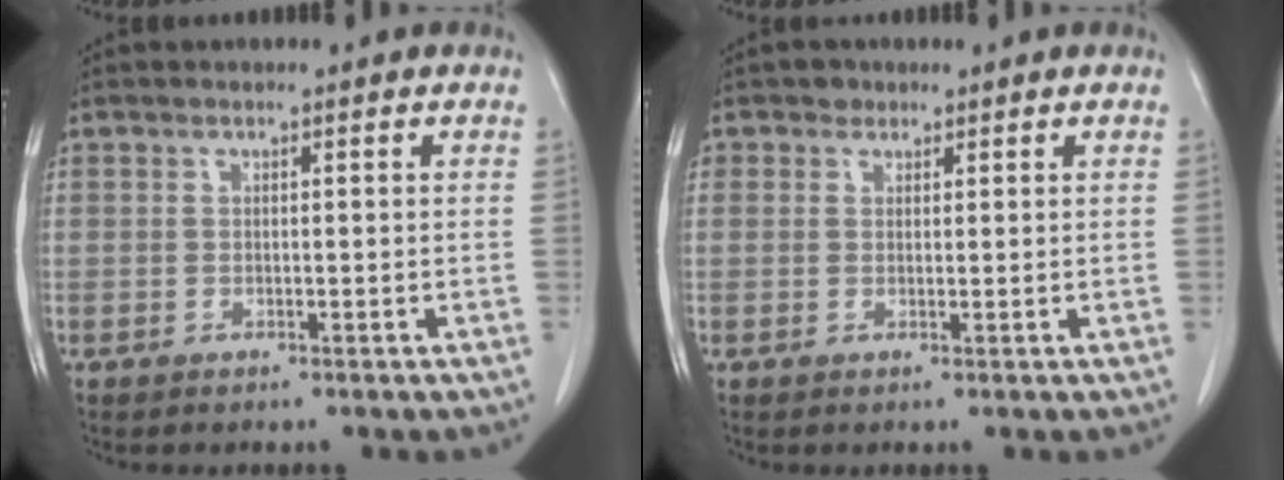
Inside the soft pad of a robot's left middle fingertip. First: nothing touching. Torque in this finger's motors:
{"motor_torque": [-0.13, 0.13, -0.12, -0.02]}